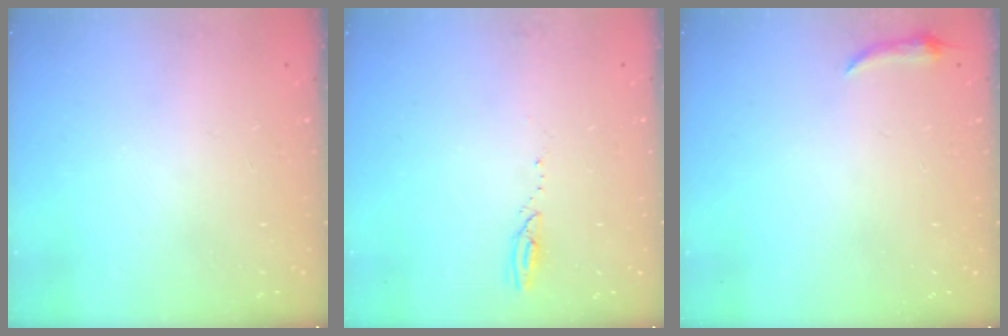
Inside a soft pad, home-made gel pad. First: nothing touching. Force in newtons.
{"total": 2.3, "press": 2.3, "slide": 0.3}
{"total": 3.7, "press": 3.6, "slide": 0.8}